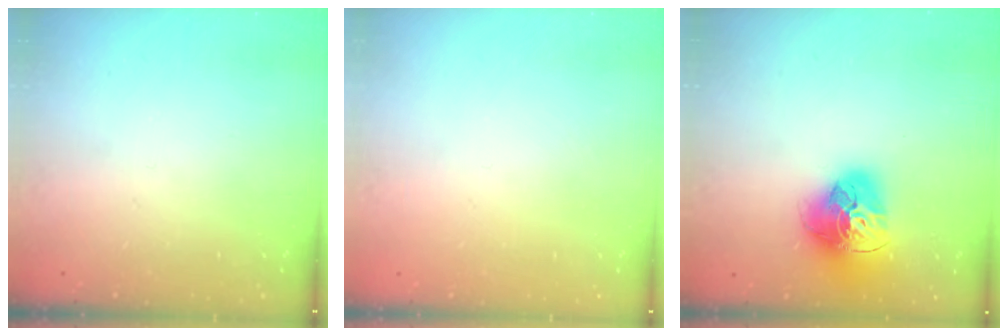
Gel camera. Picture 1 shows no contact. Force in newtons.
{"total": 0.7, "press": 0.7, "slide": 0.1}
{"total": 18.0, "press": 17.9, "slide": 1.9}